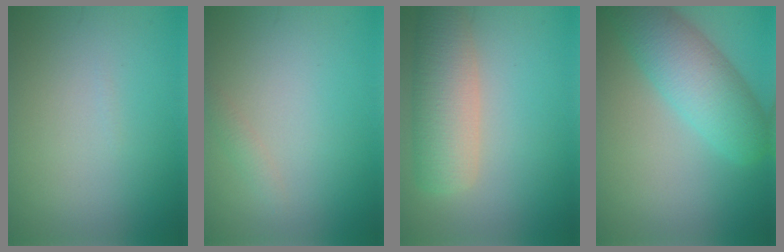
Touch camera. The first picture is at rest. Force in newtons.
{"total": 0.8, "press": 0.8, "slide": 0.1}
{"total": 5.8, "press": 5.8, "slide": 0.3}
{"total": 6.4, "press": 6.4, "slide": 0.2}